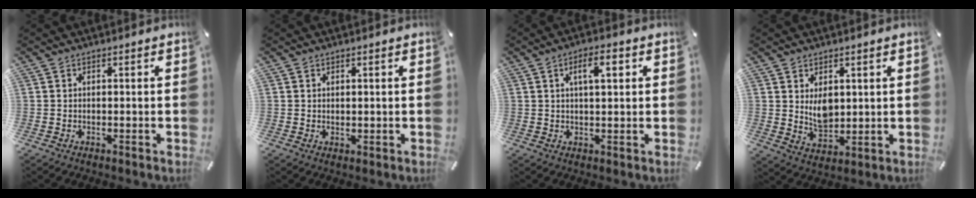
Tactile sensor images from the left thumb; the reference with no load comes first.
{"total": 0.8, "force": [0.6, 0.4, 0.3], "torque": [-0.006, 0.000, 0.011]}
{"total": 6.3, "force": [2.3, 2.4, 5.4], "torque": [-0.081, -0.003, 0.029]}
{"total": 6.3, "force": [2.4, 4.4, 3.8], "torque": [-0.055, -0.017, 0.040]}